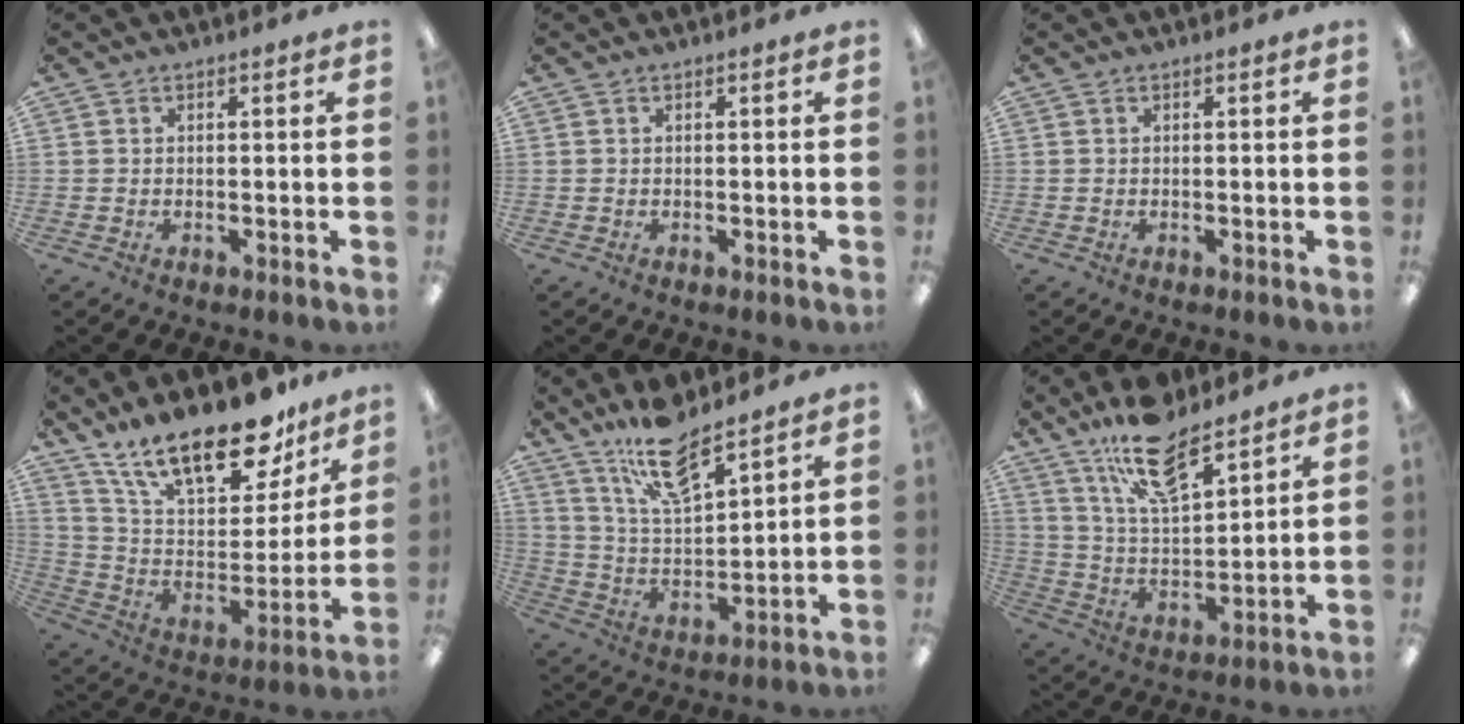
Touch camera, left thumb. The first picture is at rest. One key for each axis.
{"total": 0.0}
{"total": 0.0}
{"total": 23.9, "fx": 17.4, "fy": 9.1, "fz": 13.6, "tx": -0.224, "ty": -0.110, "tz": 0.301}
{"total": 14.4, "fx": 10.9, "fy": 4.5, "fz": 8.2, "tx": -0.156, "ty": -0.048, "tz": 0.191}
{"total": 15.9, "fx": 11.7, "fy": 5.8, "fz": 9.1, "tx": -0.166, "ty": -0.053, "tz": 0.205}